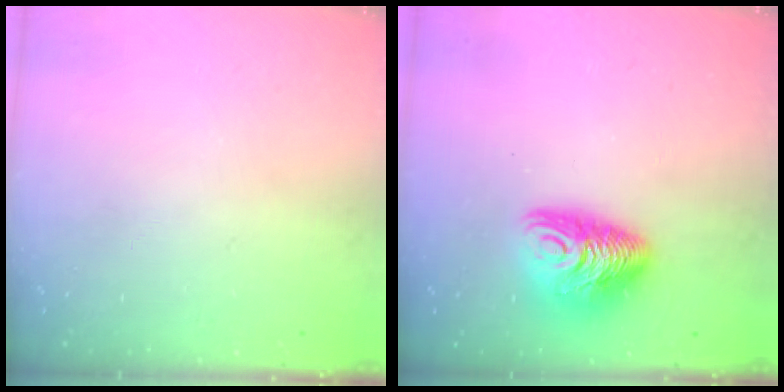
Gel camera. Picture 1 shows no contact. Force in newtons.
{"total": 10.9, "press": 10.8, "slide": 1.2}